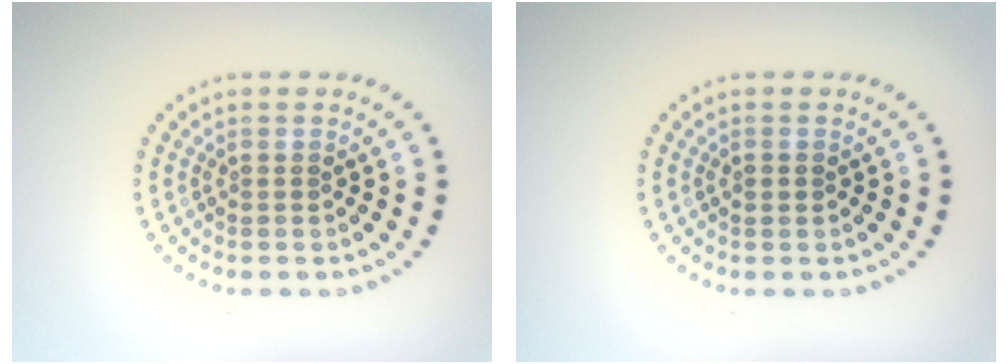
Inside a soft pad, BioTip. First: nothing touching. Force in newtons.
{"total": 0.9, "press": 0.9, "slide": 0.1}